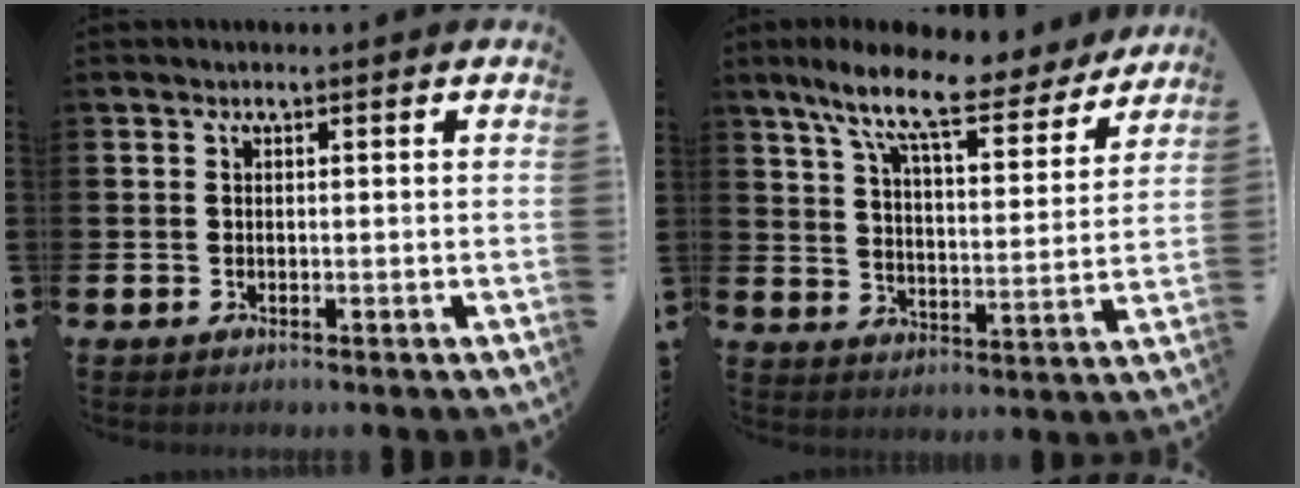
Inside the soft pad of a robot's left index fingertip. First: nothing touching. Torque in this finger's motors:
{"motor_torque": [0.98, -1.16, 0.93, 0.21]}